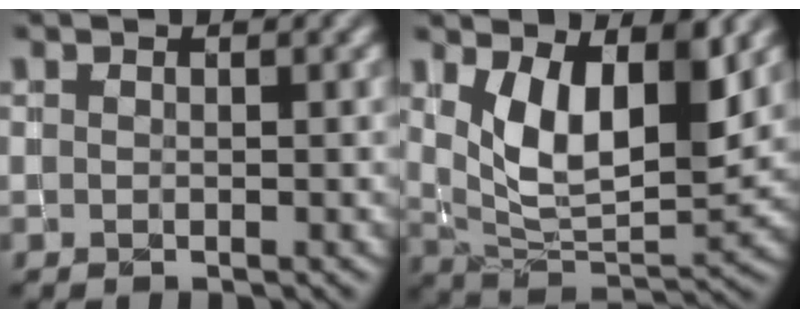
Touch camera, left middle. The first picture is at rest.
{"total": 7.8, "force": [2.6, 3.4, 6.5], "torque": [-0.122, -0.019, 0.050]}